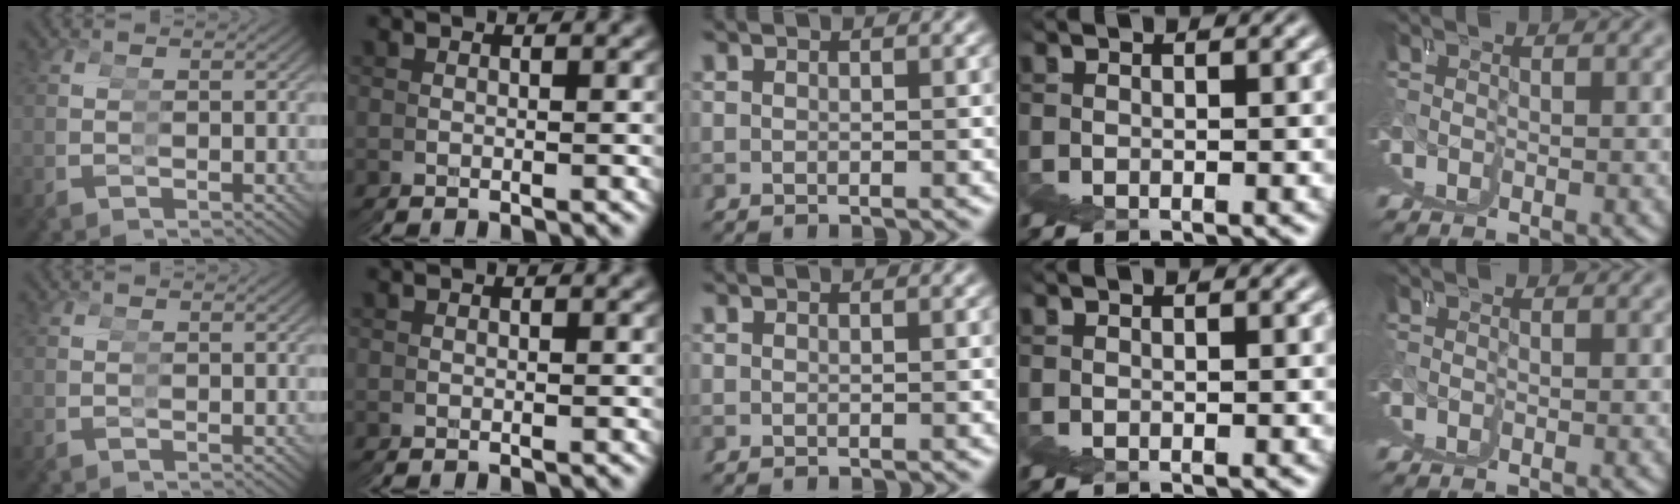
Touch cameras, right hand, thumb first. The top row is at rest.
{}